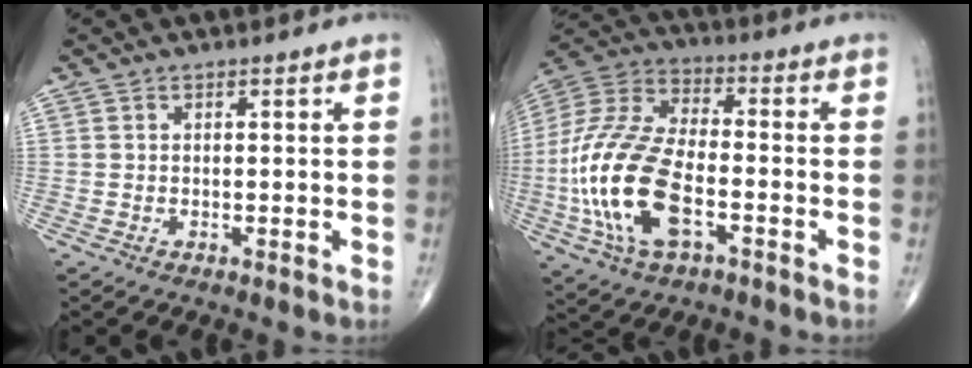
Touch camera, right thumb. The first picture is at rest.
{"total": 20.8, "force": [-5.4, 10.3, 17.2], "torque": [-0.377, 0.020, -0.098]}